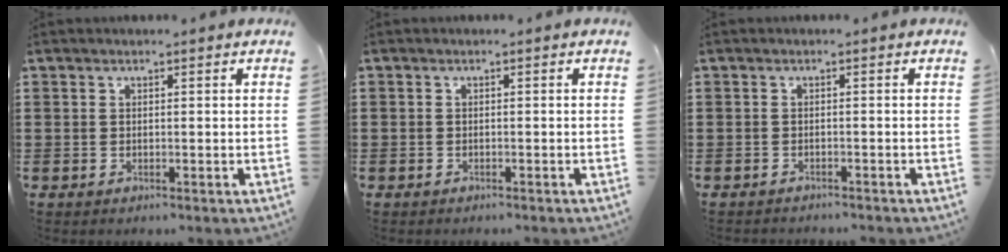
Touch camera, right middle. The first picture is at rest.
{"total": 0.7, "force": [-0.5, 0.4, 0.0], "torque": [-0.001, 0.002, -0.012]}
{"total": 0.8, "force": [-0.8, -0.1, 0.0], "torque": [-0.003, -0.002, -0.016]}